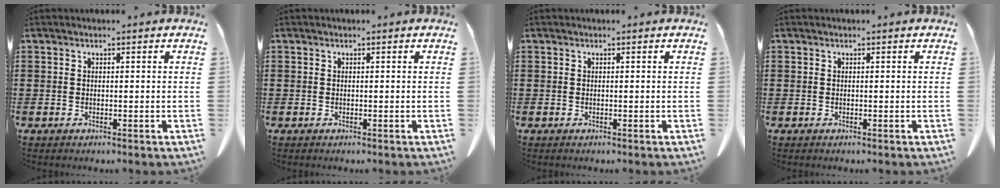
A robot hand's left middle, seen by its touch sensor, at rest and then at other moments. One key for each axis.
{"total": 0.0}
{"total": 0.0}
{"total": 0.0}